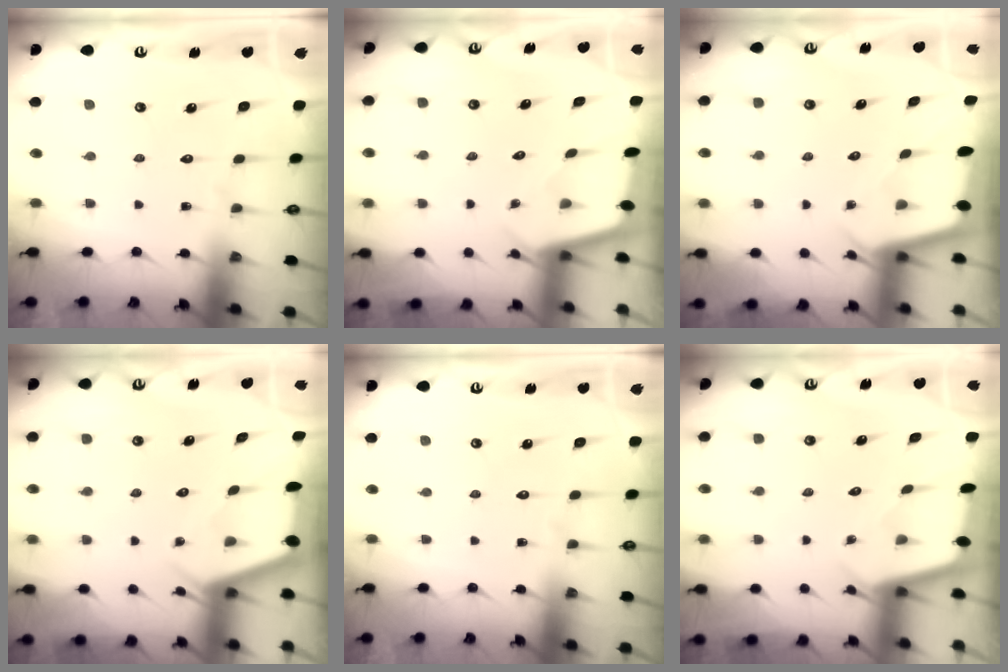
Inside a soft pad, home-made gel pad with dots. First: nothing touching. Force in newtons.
{"total": 1.8, "press": 1.8, "slide": 0.2}
{"total": 2.0, "press": 2.0, "slide": 0.3}
{"total": 2.4, "press": 2.4, "slide": 0.3}
{"total": 0.0}
{"total": 1.8, "press": 1.8, "slide": 0.2}